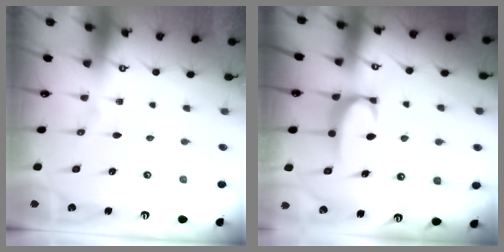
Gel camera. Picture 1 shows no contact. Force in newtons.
{"total": 1.6, "press": 1.6, "slide": 0.5}